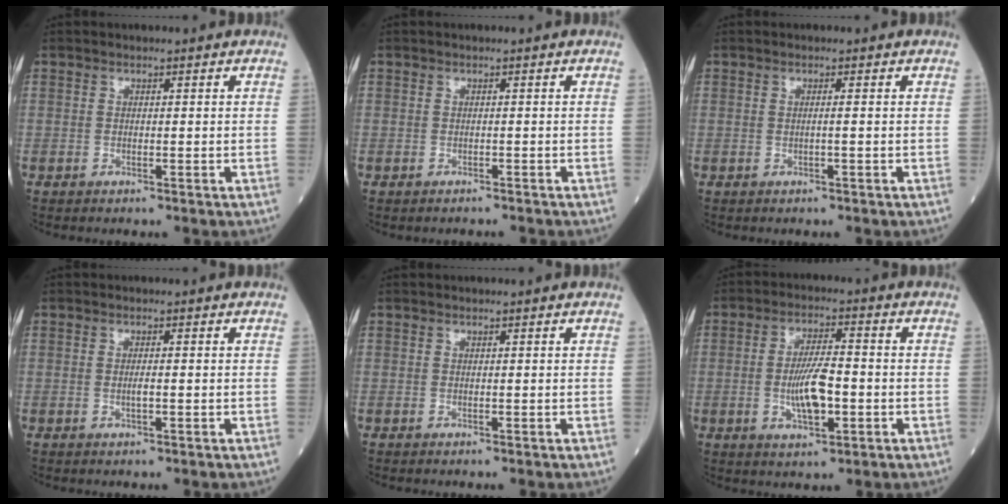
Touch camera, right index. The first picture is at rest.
{"total": 1.2, "force": [-1.1, 0.5, -0.2], "torque": [-0.005, 0.000, -0.018]}
{"total": 0.7, "force": [-0.1, -0.2, 0.6], "torque": [-0.012, 0.001, -0.003]}
{"total": 1.3, "force": [-0.3, 0.2, 1.2], "torque": [-0.030, -0.002, -0.004]}
{"total": 0.0}
{"total": 7.7, "force": [-1.5, 2.2, 7.2], "torque": [-0.144, 0.003, -0.024]}